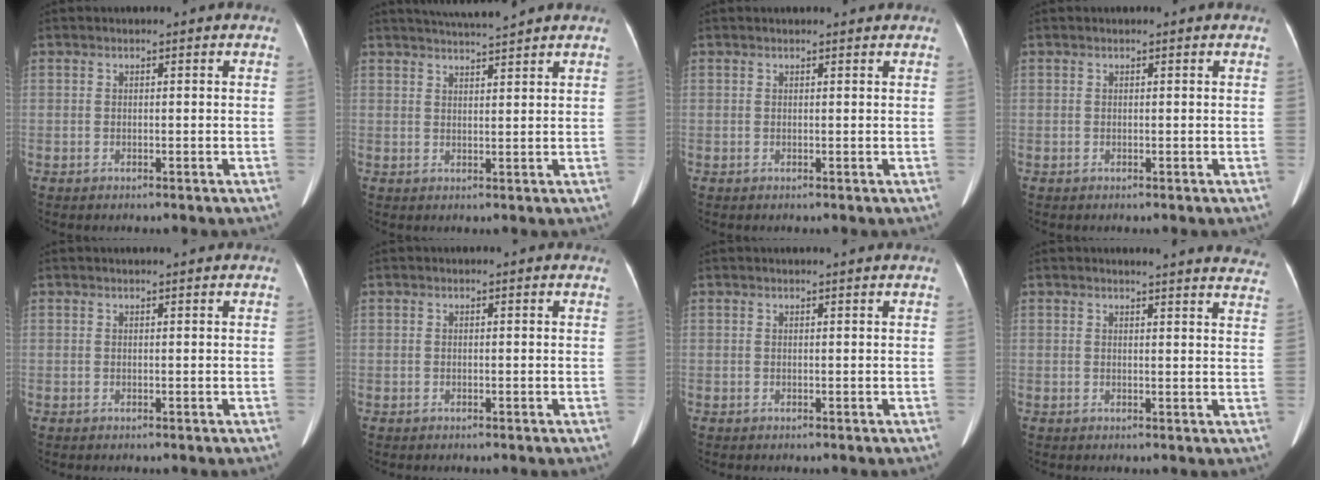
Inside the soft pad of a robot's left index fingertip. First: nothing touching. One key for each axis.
{"total": 5.4, "fx": 5.0, "fy": -0.9, "fz": 1.7, "tx": -0.029, "ty": 0.012, "tz": 0.078}
{"total": 2.0, "fx": 1.9, "fy": 0.2, "fz": 0.5, "tx": -0.009, "ty": 0.013, "tz": 0.024}
{"total": 0.8, "fx": 0.7, "fy": 0.0, "fz": 0.3, "tx": -0.009, "ty": 0.009, "tz": 0.010}
{"total": 1.7, "fx": 1.6, "fy": -0.2, "fz": 0.7, "tx": -0.007, "ty": 0.011, "tz": 0.026}
{"total": 1.7, "fx": 1.6, "fy": 0.3, "fz": 0.5, "tx": -0.012, "ty": 0.010, "tz": 0.010}
{"total": 1.8, "fx": 1.6, "fy": -0.4, "fz": 0.5, "tx": -0.013, "ty": 0.002, "tz": 0.023}
{"total": 17.0, "fx": 16.3, "fy": 1.2, "fz": 4.5, "tx": -0.041, "ty": -0.064, "tz": 0.163}